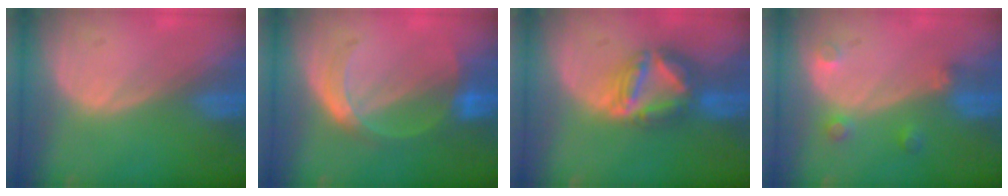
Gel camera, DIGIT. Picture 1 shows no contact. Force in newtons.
{"total": 5.6, "press": 5.3, "slide": 1.9}
{"total": 7.8, "press": 6.8, "slide": 3.8}
{"total": 3.0, "press": 2.8, "slide": 1.1}